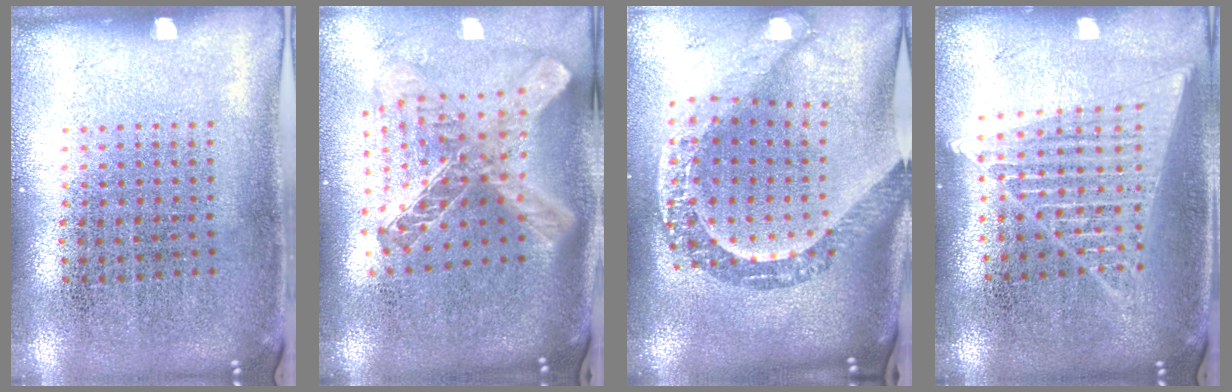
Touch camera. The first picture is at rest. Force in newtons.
{"total": 2.8, "press": 2.1, "slide": 1.9}
{"total": 3.3, "press": 2.4, "slide": 2.3}
{"total": 1.8, "press": 1.6, "slide": 0.8}